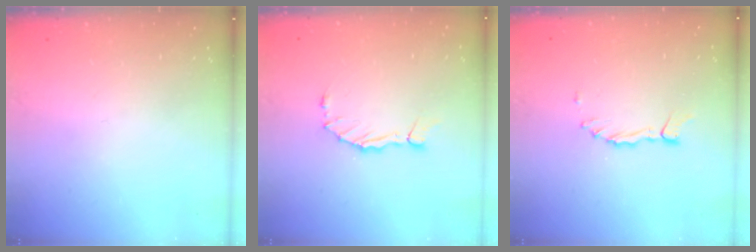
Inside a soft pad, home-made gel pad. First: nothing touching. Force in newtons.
{"total": 1.7, "press": 1.6, "slide": 0.1}
{"total": 0.8, "press": 0.8, "slide": 0.1}